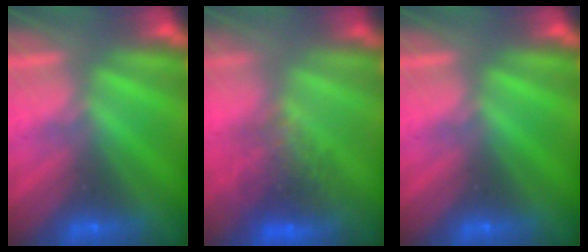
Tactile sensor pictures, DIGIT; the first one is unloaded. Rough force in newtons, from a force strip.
{"total": 7.3}
{"total": 0.0}